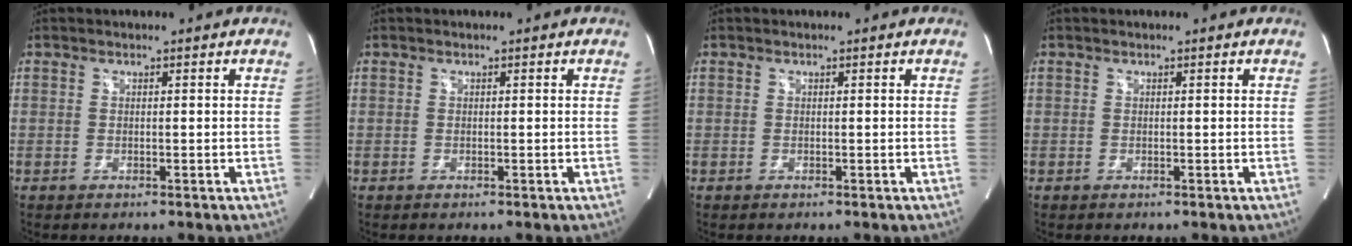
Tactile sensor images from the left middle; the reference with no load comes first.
{"total": 0.0}
{"total": 0.0}
{"total": 0.0}